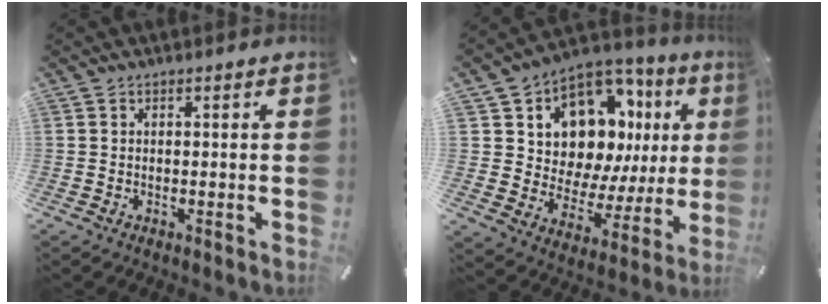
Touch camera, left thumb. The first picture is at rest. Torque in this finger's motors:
{"motor_torque": [2.66, 2.34, 0.61, -0.06, 0.19]}